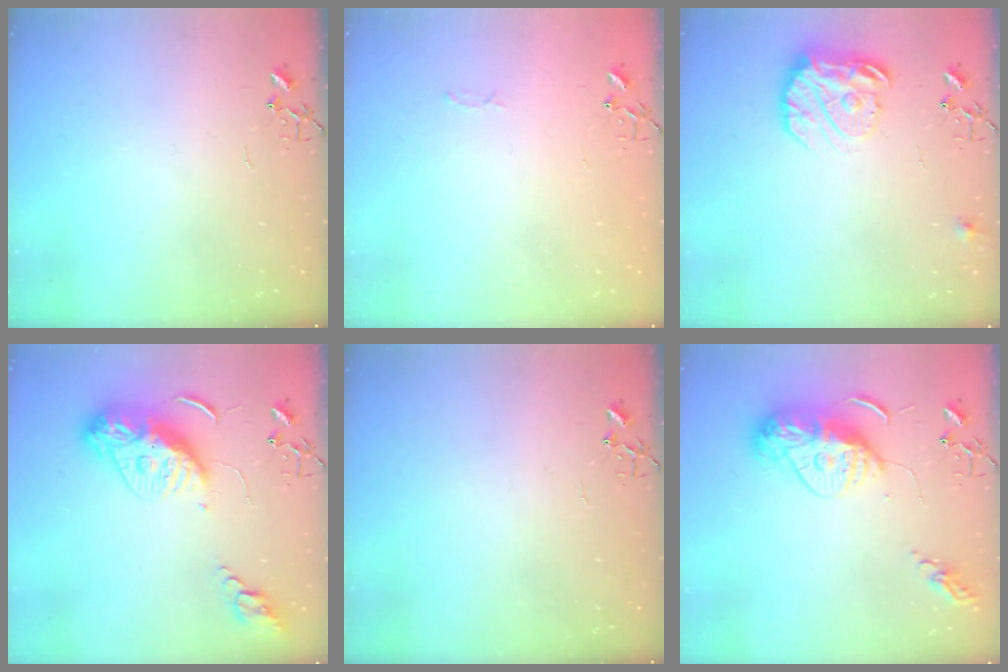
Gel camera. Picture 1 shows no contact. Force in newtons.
{"total": 2.8, "press": 2.8, "slide": 0.4}
{"total": 16.2, "press": 16.1, "slide": 1.4}
{"total": 12.9, "press": 12.9, "slide": 1.2}
{"total": 0.0}
{"total": 12.9, "press": 12.8, "slide": 1.3}